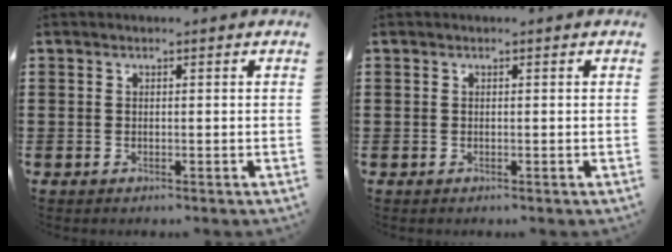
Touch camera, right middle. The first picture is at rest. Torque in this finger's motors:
{"motor_torque": [0.12, -0.02, 0.00, -0.01]}